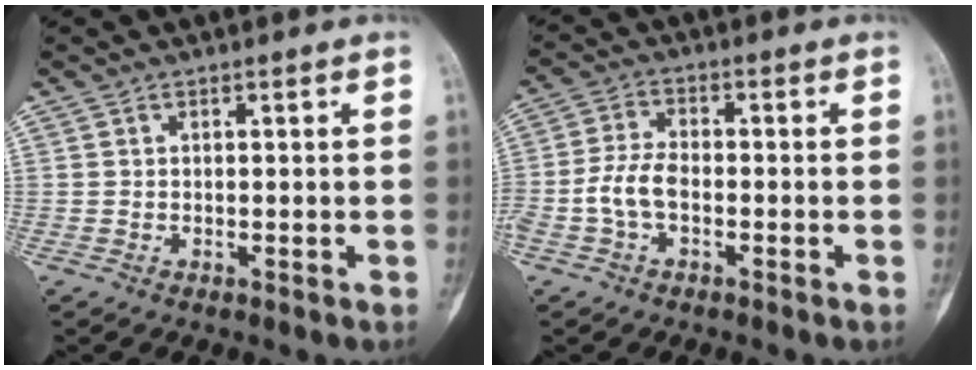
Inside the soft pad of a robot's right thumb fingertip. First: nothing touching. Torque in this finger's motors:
{"motor_torque": [0.88, 0.65, 0.85, -0.09, 0.06]}